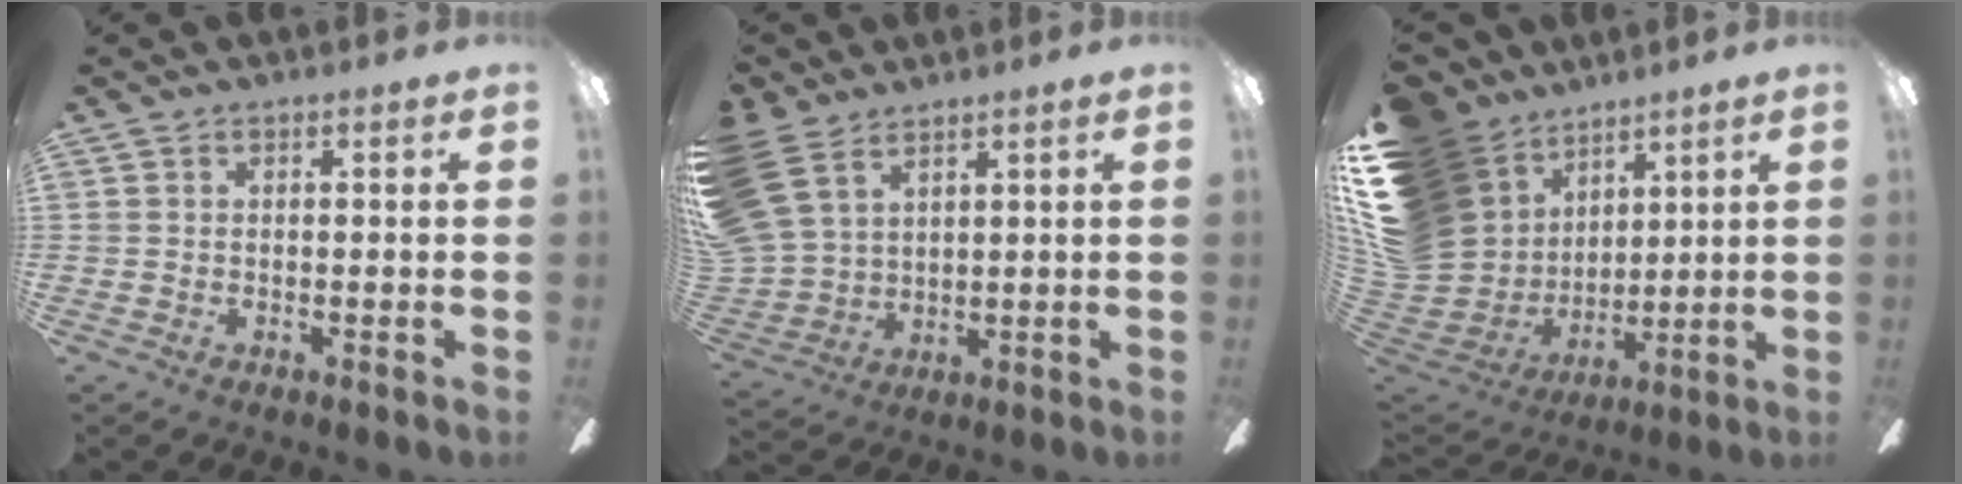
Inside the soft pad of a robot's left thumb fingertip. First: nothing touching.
{"total": 14.1, "force": [8.1, 8.7, 7.6], "torque": [-0.190, -0.026, 0.163]}
{"total": 22.2, "force": [8.8, 17.8, 10.0], "torque": [-0.229, -0.062, 0.195]}